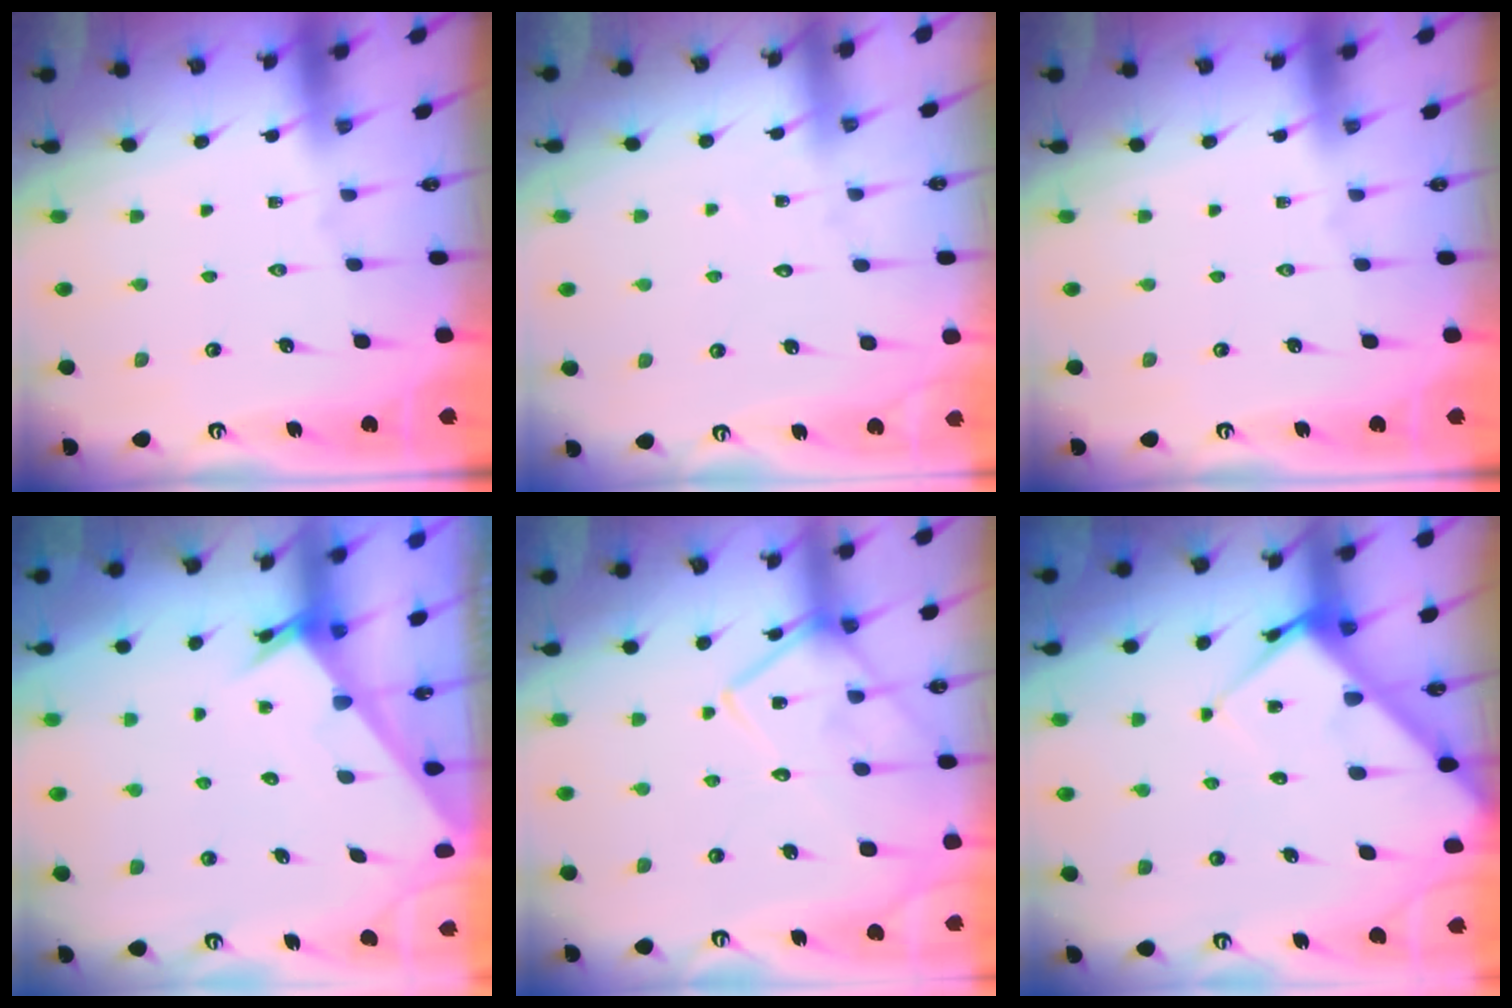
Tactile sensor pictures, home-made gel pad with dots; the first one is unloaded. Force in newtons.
{"total": 5.6, "press": 5.5, "slide": 0.6}
{"total": 0.0}
{"total": 2.4, "press": 2.4, "slide": 0.1}
{"total": 15.8, "press": 15.8, "slide": 1.5}
{"total": 6.8, "press": 6.8, "slide": 0.6}